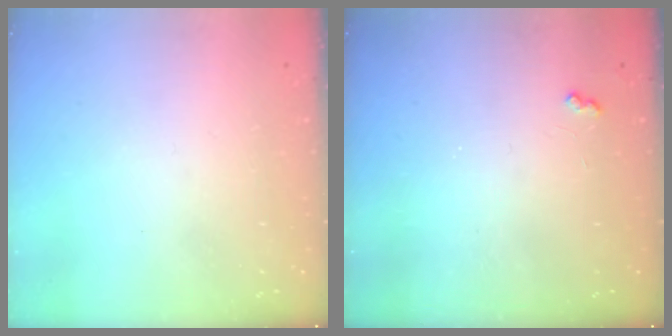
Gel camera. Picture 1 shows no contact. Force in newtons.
{"total": 2.9, "press": 2.9, "slide": 0.5}